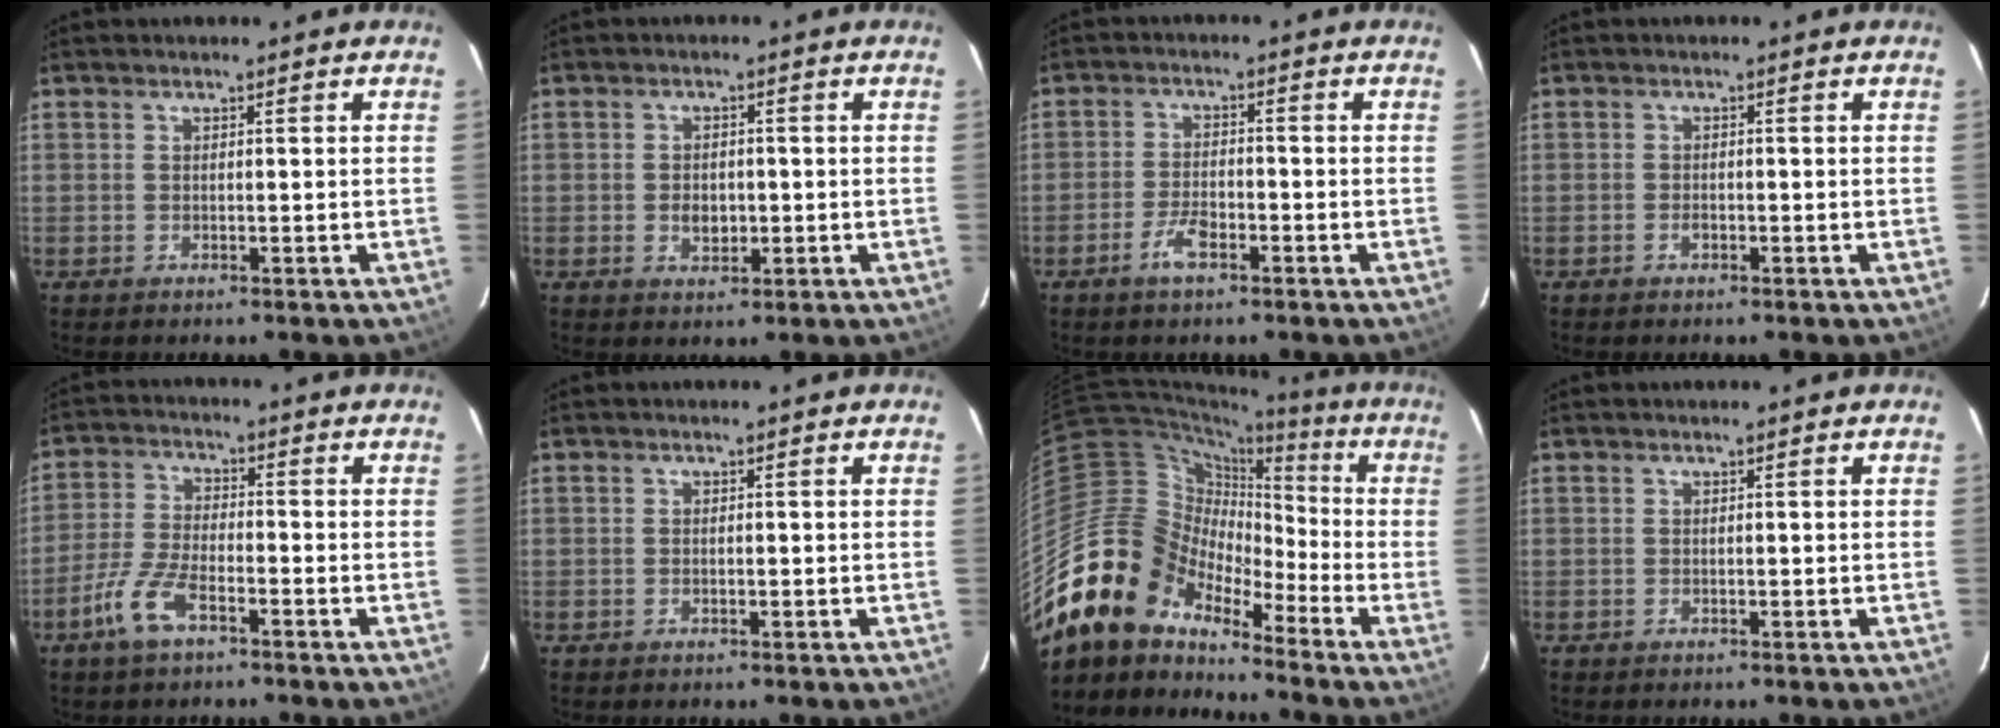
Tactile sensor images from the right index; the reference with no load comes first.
{"total": 3.6, "force": [-0.6, 2.6, 2.4], "torque": [-0.042, -0.001, -0.007]}
{"total": 4.5, "force": [-2.8, 1.7, 3.1], "torque": [-0.069, 0.000, -0.051]}
{"total": 1.1, "force": [-0.6, 0.7, 0.5], "torque": [-0.010, 0.000, -0.010]}
{"total": 7.6, "force": [-4.5, 2.7, 5.4], "torque": [-0.126, -0.002, -0.090]}
{"total": 0.6, "force": [-0.1, 0.4, 0.5], "torque": [-0.008, 0.000, -0.001]}
{"total": 16.8, "force": [-13.1, 9.0, 5.6], "torque": [-0.110, 0.017, -0.255]}
{"total": 0.0}